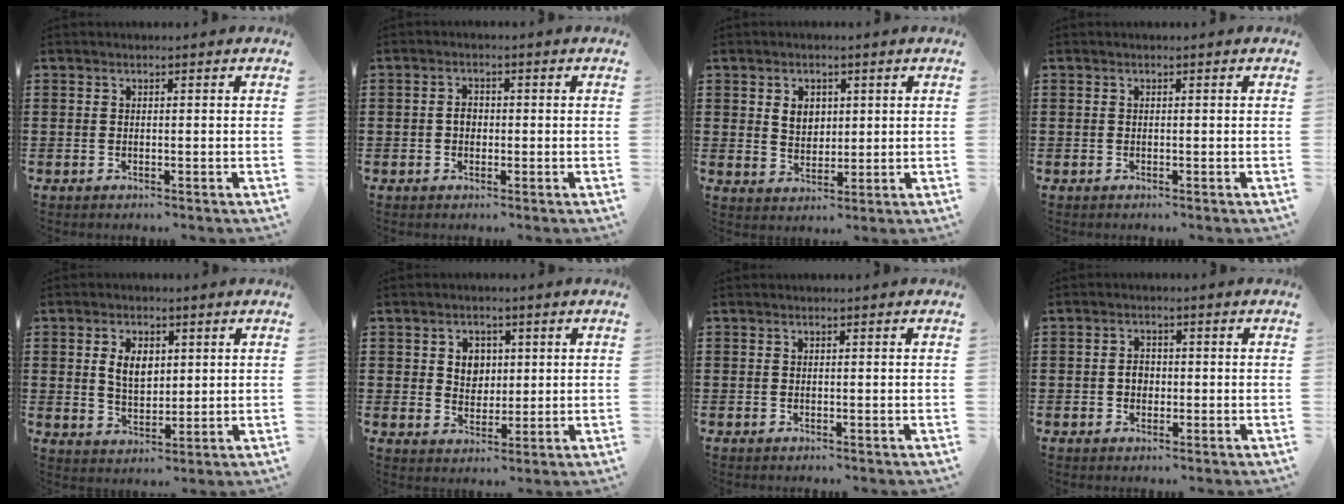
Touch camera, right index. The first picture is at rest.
{"total": 1.8, "force": [-0.3, 1.3, 1.3], "torque": [-0.025, 0.006, -0.007]}
{"total": 3.6, "force": [1.1, 2.8, 2.0], "torque": [-0.049, 0.011, 0.019]}
{"total": 0.0}
{"total": 4.9, "force": [1.1, 3.1, 3.6], "torque": [-0.073, 0.010, 0.016]}
{"total": 3.7, "force": [1.0, 3.2, 1.5], "torque": [-0.035, 0.009, 0.013]}
{"total": 0.0}
{"total": 2.0, "force": [-0.3, 1.6, 1.2], "torque": [-0.026, 0.005, -0.008]}